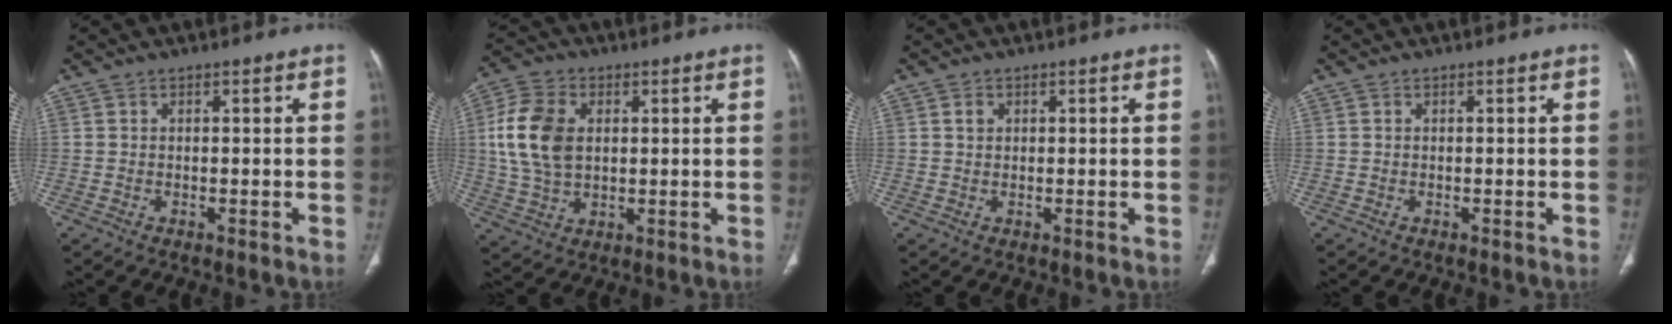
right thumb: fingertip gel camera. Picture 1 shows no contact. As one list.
[{"total": 12.2, "force": [2.0, 8.4, 8.6], "torque": [-0.164, 0.003, 0.039]}, {"total": 1.3, "force": [0.5, 1.0, 0.7], "torque": [-0.004, -0.002, 0.011]}, {"total": 0.0}]